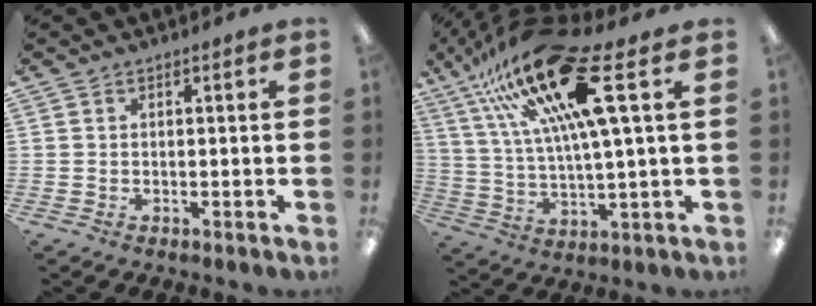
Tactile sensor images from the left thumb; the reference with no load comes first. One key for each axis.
{"total": 22.9, "fx": 12.6, "fy": 5.3, "fz": 18.3, "tx": -0.356, "ty": -0.051, "tz": 0.199}